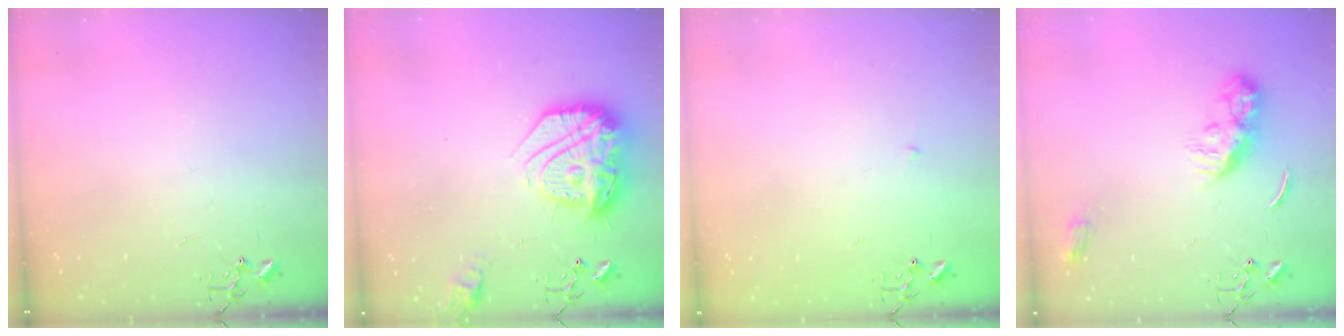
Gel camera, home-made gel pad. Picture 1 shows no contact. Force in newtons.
{"total": 20.7, "press": 20.6, "slide": 1.5}
{"total": 2.3, "press": 2.3, "slide": 0.3}
{"total": 10.4, "press": 10.4, "slide": 0.2}